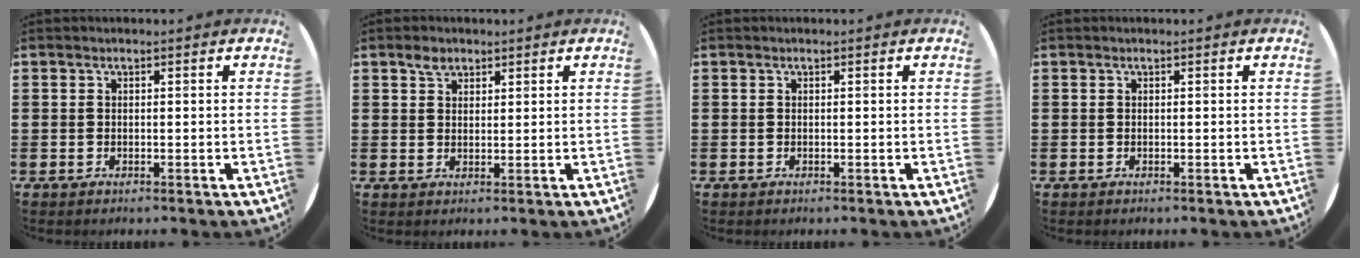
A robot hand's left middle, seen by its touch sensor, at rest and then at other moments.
{"total": 2.2, "force": [1.7, 1.3, 0.6], "torque": [-0.005, 0.001, 0.030]}
{"total": 0.0}
{"total": 0.0}